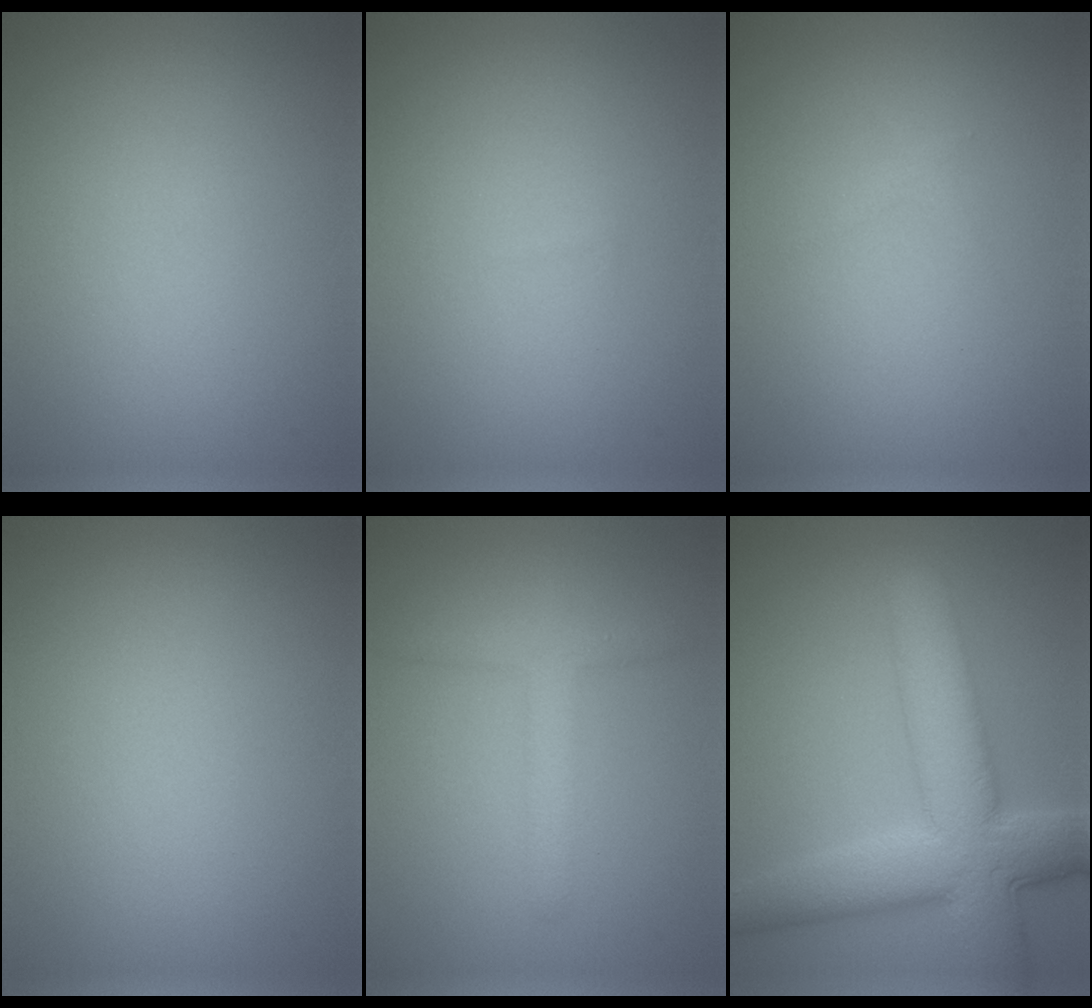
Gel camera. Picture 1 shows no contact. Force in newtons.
{"total": 0.0}
{"total": 0.6, "press": 0.6, "slide": 0.0}
{"total": 0.0}
{"total": 2.3, "press": 2.3, "slide": 0.0}
{"total": 9.3, "press": 9.3, "slide": 0.3}